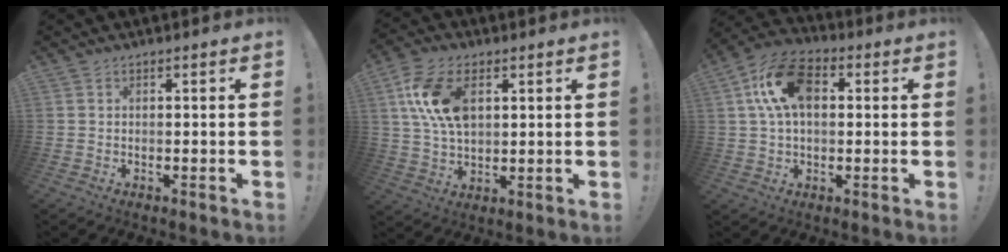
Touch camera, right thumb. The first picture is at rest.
{"total": 13.8, "force": [4.5, 8.2, 10.1], "torque": [-0.189, -0.005, 0.086]}
{"total": 15.3, "force": [3.7, 9.5, 11.4], "torque": [-0.206, 0.007, 0.067]}